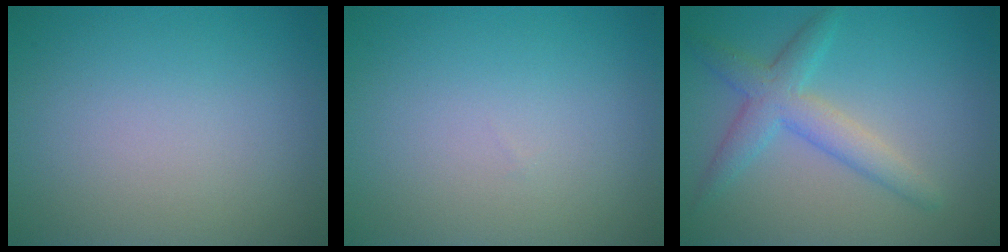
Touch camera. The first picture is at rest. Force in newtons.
{"total": 0.0}
{"total": 3.8, "press": 3.8, "slide": 0.1}